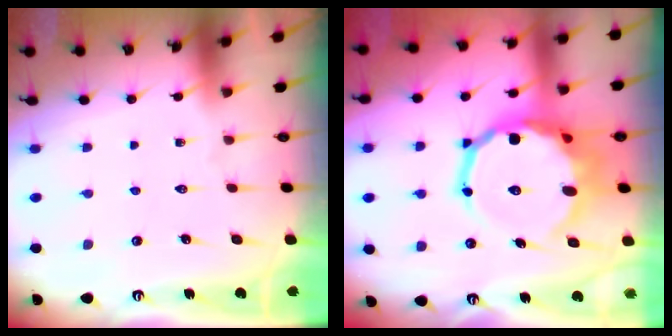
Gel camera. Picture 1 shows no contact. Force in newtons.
{"total": 17.0, "press": 16.4, "slide": 4.2}